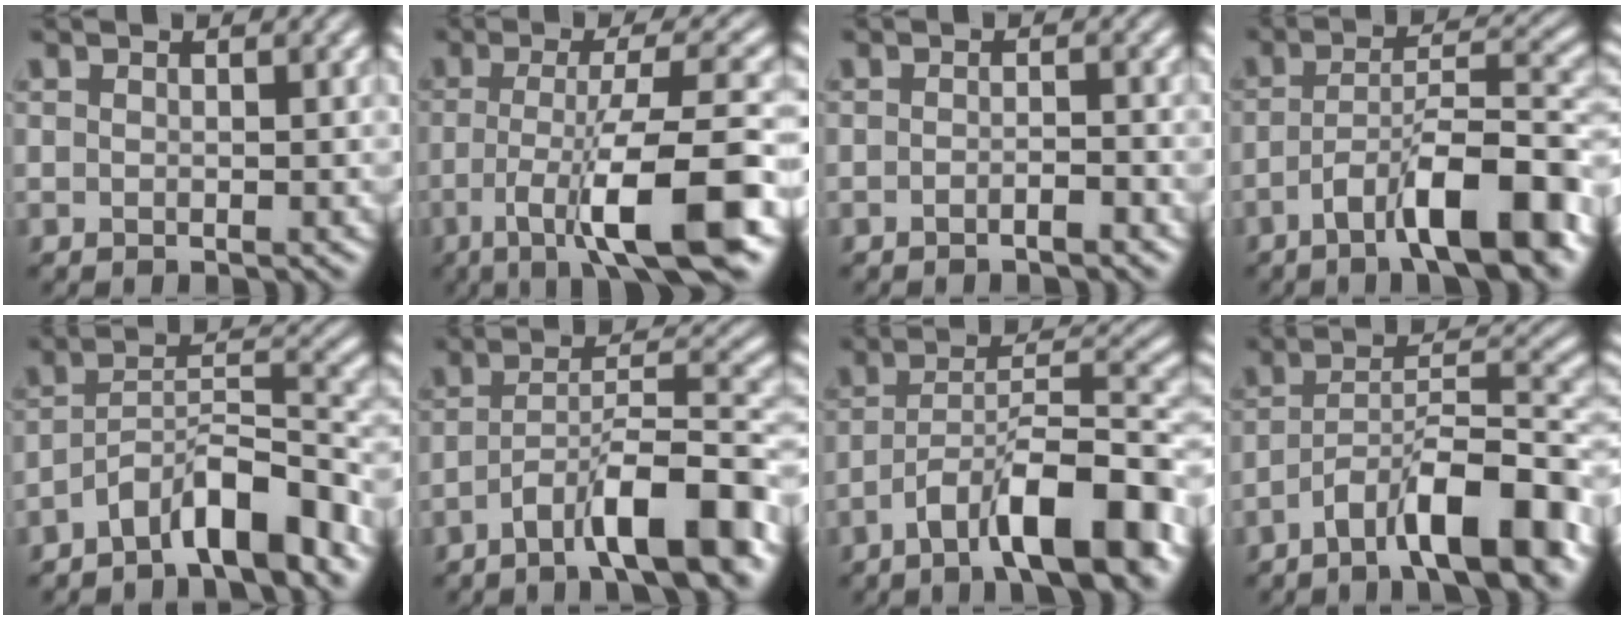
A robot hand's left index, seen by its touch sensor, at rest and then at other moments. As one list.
[{"total": 10.1, "force": [-3.7, 1.9, 9.2], "torque": [-0.144, 0.004, -0.066]}, {"total": 1.3, "force": [-0.9, 0.3, 0.8], "torque": [-0.014, 0.002, -0.017]}, {"total": 9.6, "force": [-5.0, 2.6, 7.8], "torque": [-0.121, 0.017, -0.083]}, {"total": 6.9, "force": [-4.8, 1.8, 4.6], "torque": [-0.074, 0.012, -0.084]}, {"total": 8.7, "force": [-4.9, 2.1, 6.9], "torque": [-0.109, 0.014, -0.083]}, {"total": 10.3, "force": [-5.7, 2.8, 8.1], "torque": [-0.128, 0.017, -0.096]}, {"total": 9.3, "force": [-5.5, 2.3, 7.1], "torque": [-0.113, 0.016, -0.093]}]